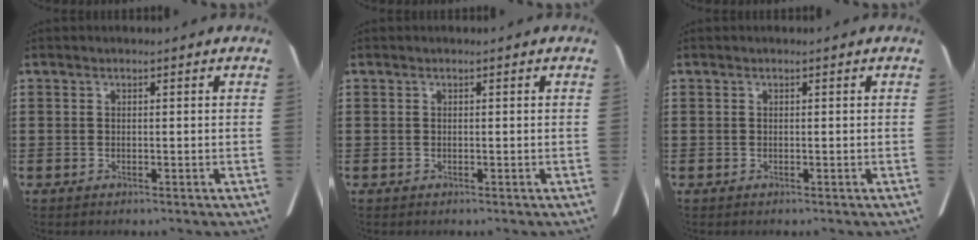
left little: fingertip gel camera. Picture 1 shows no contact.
{"total": 0.0}
{"total": 0.0}